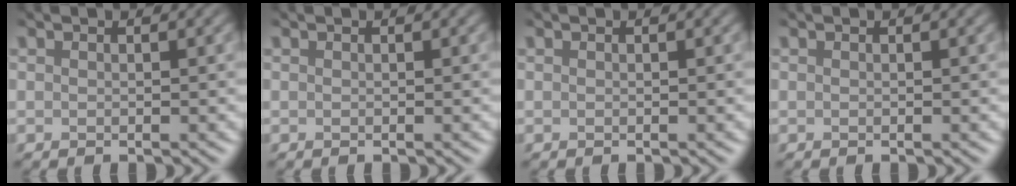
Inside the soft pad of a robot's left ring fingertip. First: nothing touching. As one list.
[{"total": 0.0}, {"total": 0.0}, {"total": 0.0}]